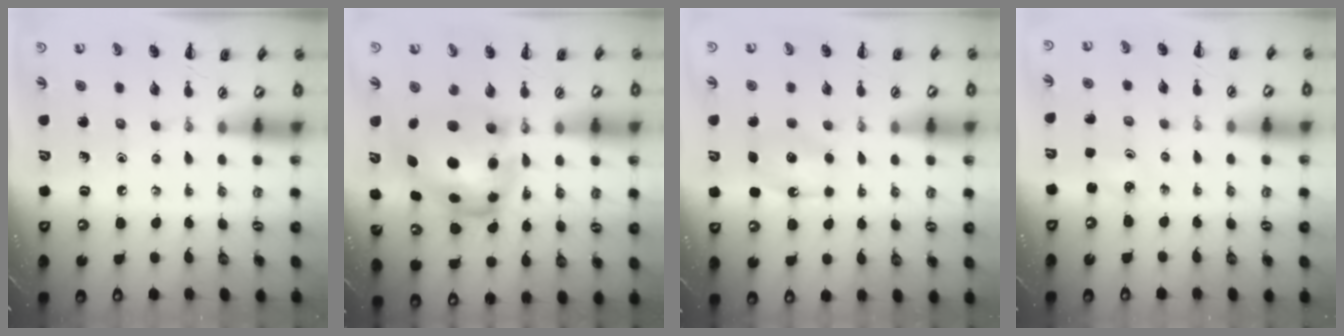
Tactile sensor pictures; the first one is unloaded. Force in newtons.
{"total": 8.2, "press": 8.0, "slide": 2.1}
{"total": 7.9, "press": 7.8, "slide": 1.5}
{"total": 2.5, "press": 2.4, "slide": 0.8}